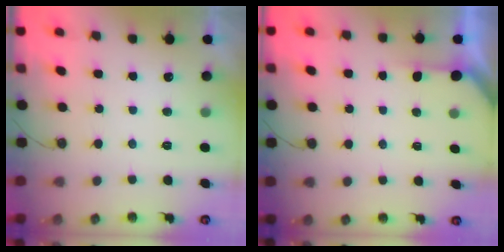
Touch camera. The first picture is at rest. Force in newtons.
{"total": 1.6, "press": 1.6, "slide": 0.2}